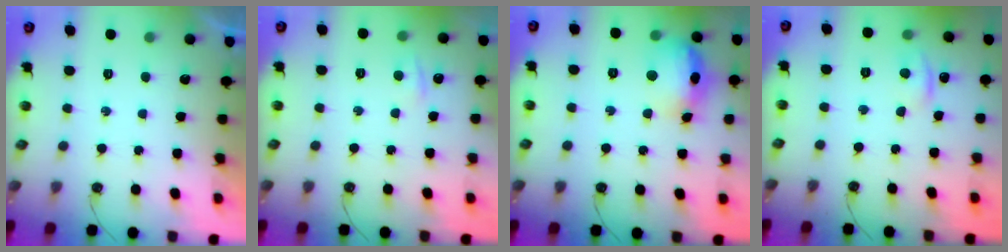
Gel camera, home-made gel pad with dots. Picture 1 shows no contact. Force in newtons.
{"total": 4.9, "press": 4.8, "slide": 0.6}
{"total": 15.0, "press": 14.9, "slide": 2.0}
{"total": 3.1, "press": 3.0, "slide": 0.5}